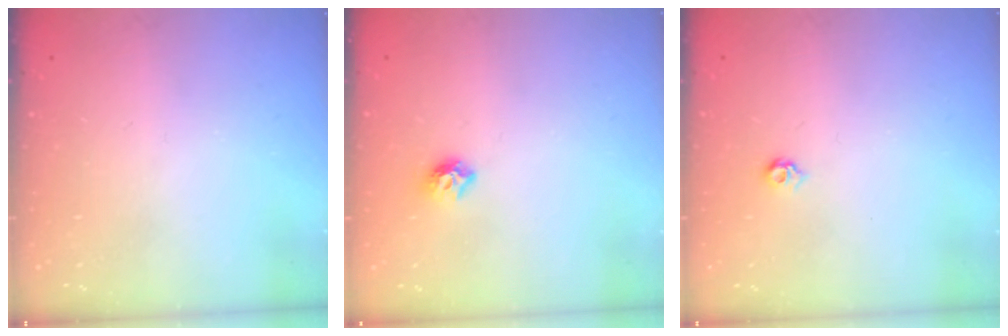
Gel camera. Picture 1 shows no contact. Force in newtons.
{"total": 6.1, "press": 6.0, "slide": 0.9}
{"total": 4.2, "press": 4.1, "slide": 0.8}